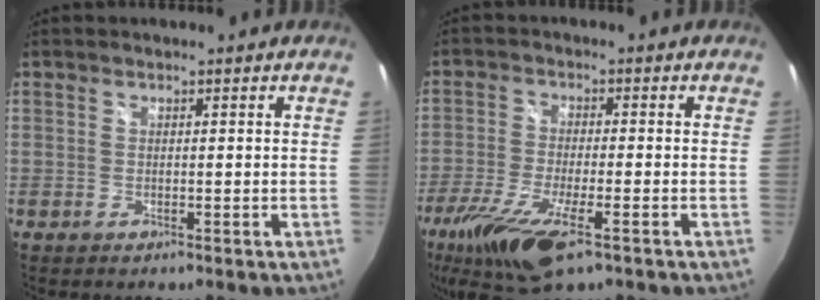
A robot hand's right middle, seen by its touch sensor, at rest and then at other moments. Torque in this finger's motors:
{"motor_torque": [1.37, -0.77, 0.37, 0.21]}